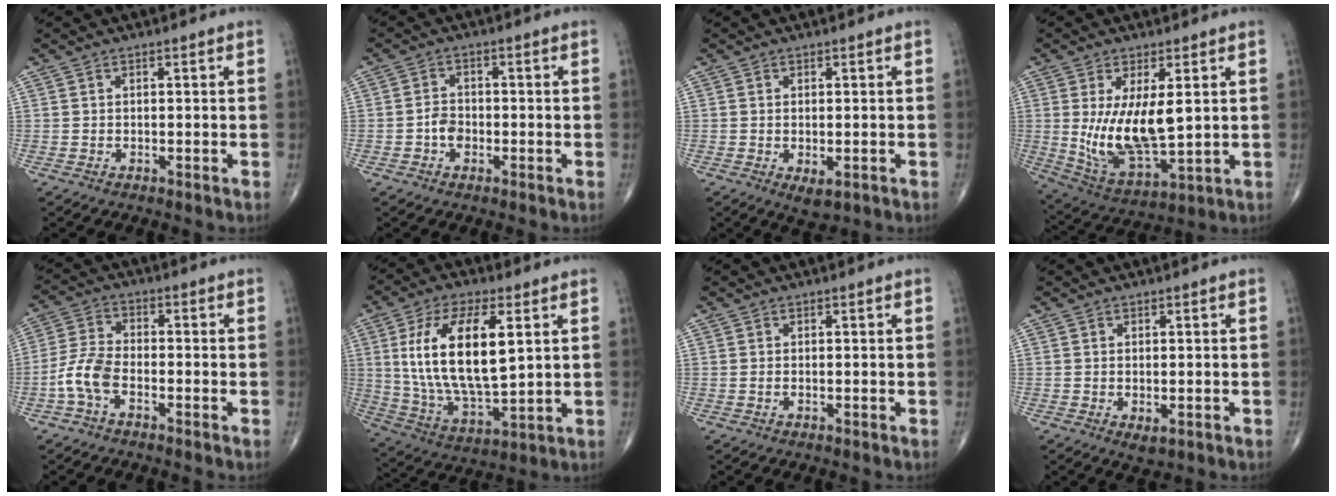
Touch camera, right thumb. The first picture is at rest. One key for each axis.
{"total": 3.1, "fx": -1.1, "fy": 2.3, "fz": 1.8, "tx": -0.020, "ty": 0.011, "tz": -0.026}
{"total": 4.1, "fx": -1.2, "fy": 2.1, "fz": 3.4, "tx": -0.051, "ty": -0.008, "tz": -0.007}
{"total": 14.0, "fx": 1.6, "fy": 5.9, "fz": 12.6, "tx": -0.226, "ty": -0.026, "tz": 0.048}
{"total": 6.3, "fx": -2.8, "fy": 3.1, "fz": 4.8, "tx": -0.107, "ty": 0.022, "tz": -0.064}
{"total": 19.0, "fx": 4.5, "fy": 8.1, "fz": 16.6, "tx": -0.307, "ty": -0.015, "tz": 0.090}
{"total": 0.0}
{"total": 2.1, "fx": -0.5, "fy": 1.1, "fz": 1.7, "tx": -0.026, "ty": -0.004, "tz": -0.002}